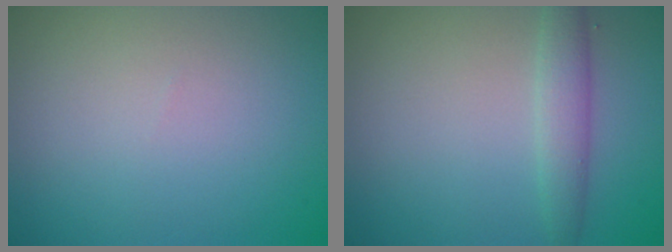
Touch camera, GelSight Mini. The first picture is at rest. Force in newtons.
{"total": 2.4, "press": 2.4, "slide": 0.1}